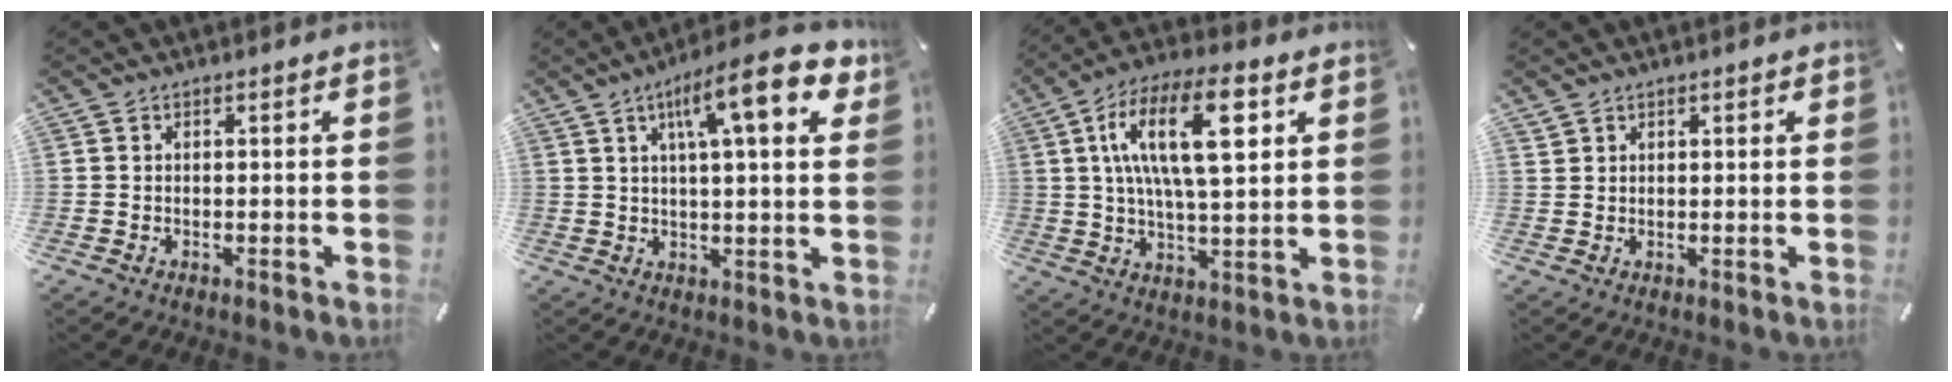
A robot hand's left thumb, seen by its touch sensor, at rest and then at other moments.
{"total": 15.5, "force": [6.9, 3.9, 13.3], "torque": [-0.211, -0.016, 0.105]}
{"total": 17.4, "force": [5.9, 6.5, 15.0], "torque": [-0.279, 0.000, 0.088]}
{"total": 1.2, "force": [1.0, 0.7, 0.1], "torque": [-0.003, -0.002, 0.021]}